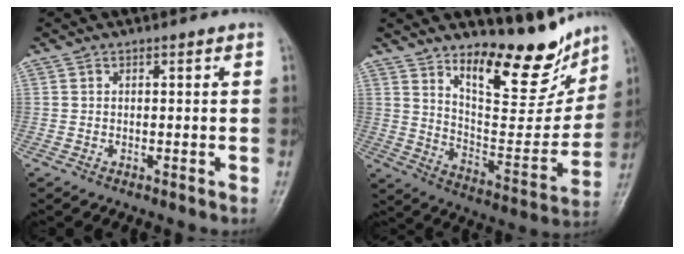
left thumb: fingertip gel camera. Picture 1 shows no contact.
{"total": 18.0, "force": [13.5, 6.6, 10.1], "torque": [-0.087, -0.104, 0.219]}